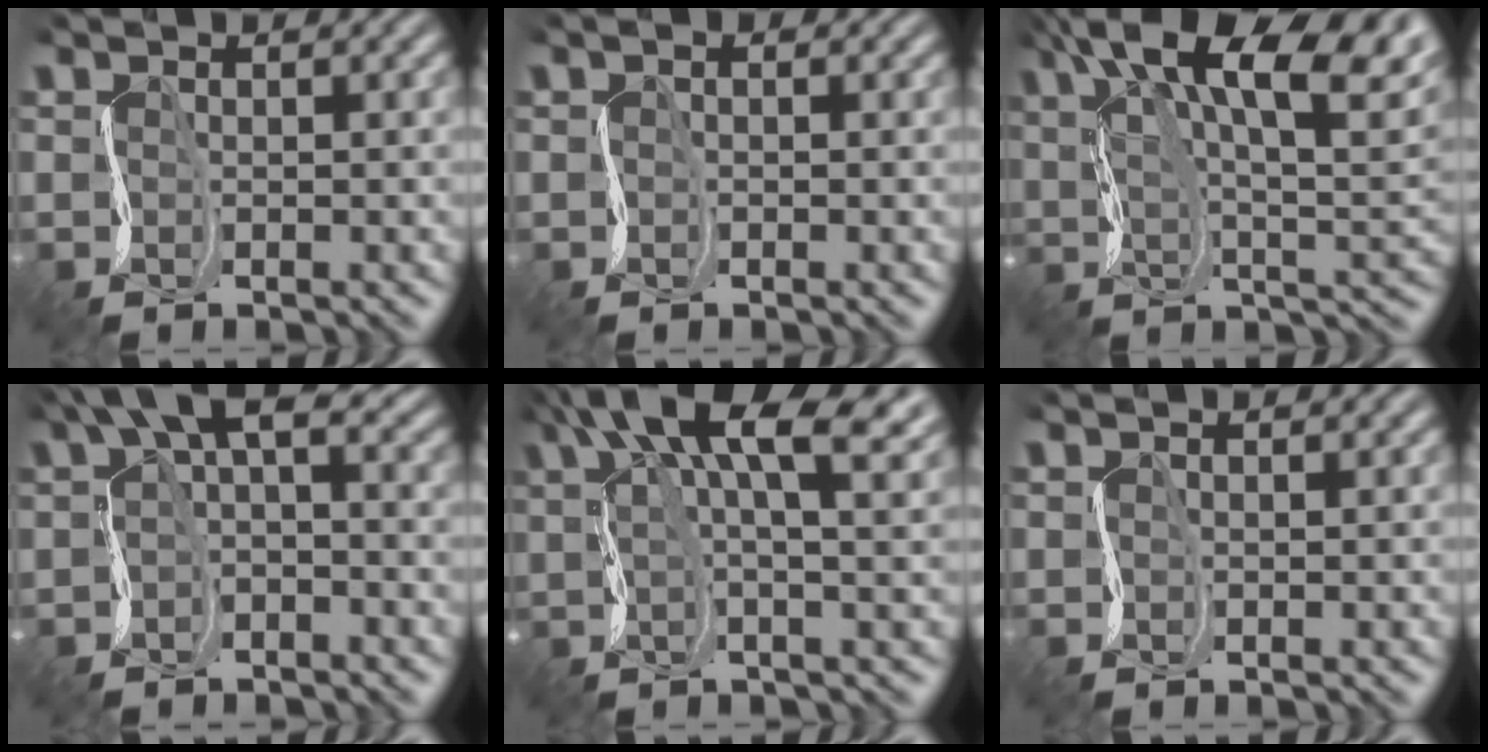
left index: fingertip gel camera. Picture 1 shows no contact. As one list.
[{"total": 0.5, "force": [0.0, 0.3, 0.4], "torque": [-0.007, 0.003, -0.003]}, {"total": 16.3, "force": [8.9, 5.7, 12.4], "torque": [-0.203, 0.027, 0.135]}, {"total": 5.1, "force": [1.5, 2.2, 4.4], "torque": [-0.068, 0.015, 0.012]}, {"total": 10.8, "force": [6.0, 3.0, 8.5], "torque": [-0.145, 0.022, 0.096]}, {"total": 1.0, "force": [0.6, 0.3, 0.7], "torque": [-0.010, 0.002, 0.009]}]